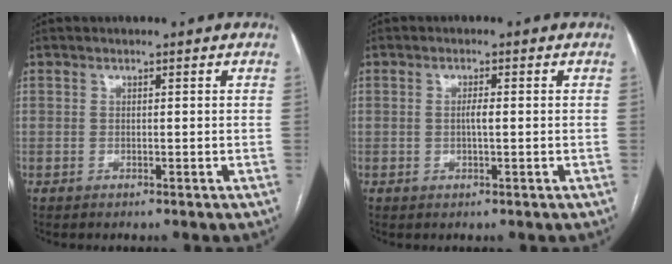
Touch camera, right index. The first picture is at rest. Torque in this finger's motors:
{"motor_torque": [0.28, -0.14, 0.11, 0.04]}